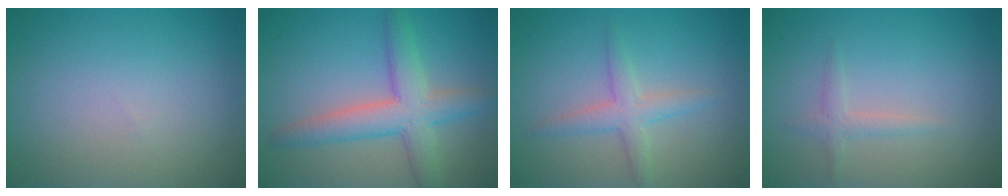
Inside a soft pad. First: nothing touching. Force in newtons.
{"total": 5.5, "press": 5.5, "slide": 0.3}
{"total": 2.7, "press": 2.7, "slide": 0.1}
{"total": 1.3, "press": 1.3, "slide": 0.1}